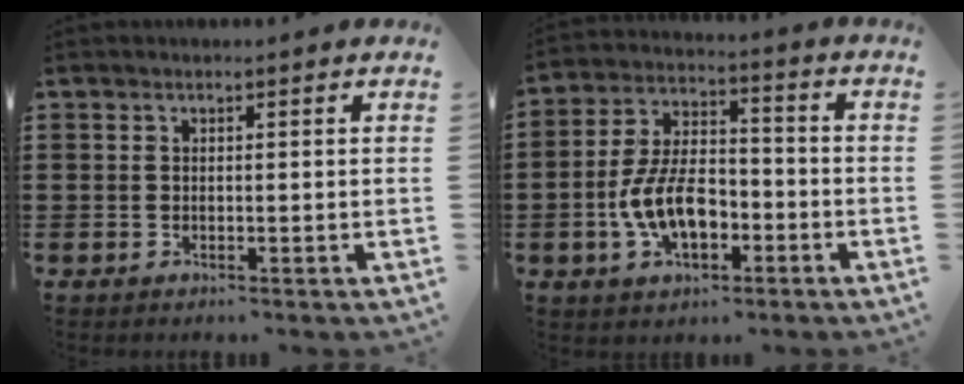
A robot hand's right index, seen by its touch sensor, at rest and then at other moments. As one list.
[{"total": 9.5, "force": [-3.1, 5.0, 7.4], "torque": [-0.167, 0.003, -0.062]}]